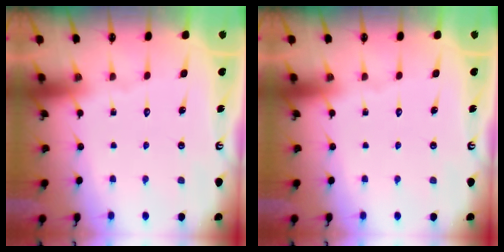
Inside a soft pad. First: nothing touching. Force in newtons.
{"total": 0.0}